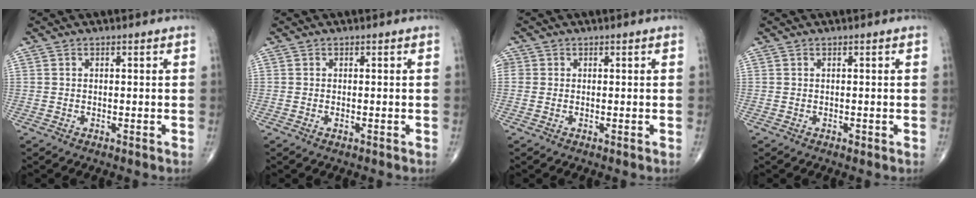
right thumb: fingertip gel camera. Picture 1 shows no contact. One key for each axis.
{"total": 0.6, "fx": -0.2, "fy": 0.2, "fz": 0.6, "tx": -0.010, "ty": -0.002, "tz": -0.004}
{"total": 1.7, "fx": 0.2, "fy": 1.6, "fz": 0.5, "tx": 0.001, "ty": 0.005, "tz": 0.002}
{"total": 0.5, "fx": -0.2, "fy": 0.3, "fz": 0.4, "tx": -0.003, "ty": 0.000, "tz": -0.003}